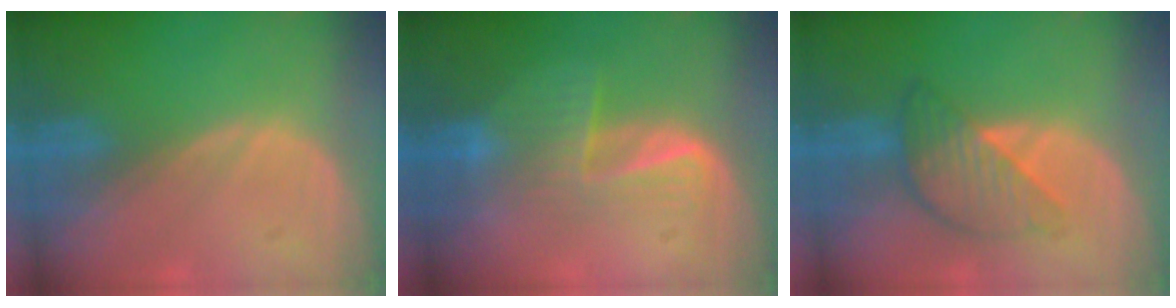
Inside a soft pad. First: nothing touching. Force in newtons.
{"total": 6.0, "press": 5.6, "slide": 2.1}
{"total": 6.0, "press": 6.0, "slide": 0.4}